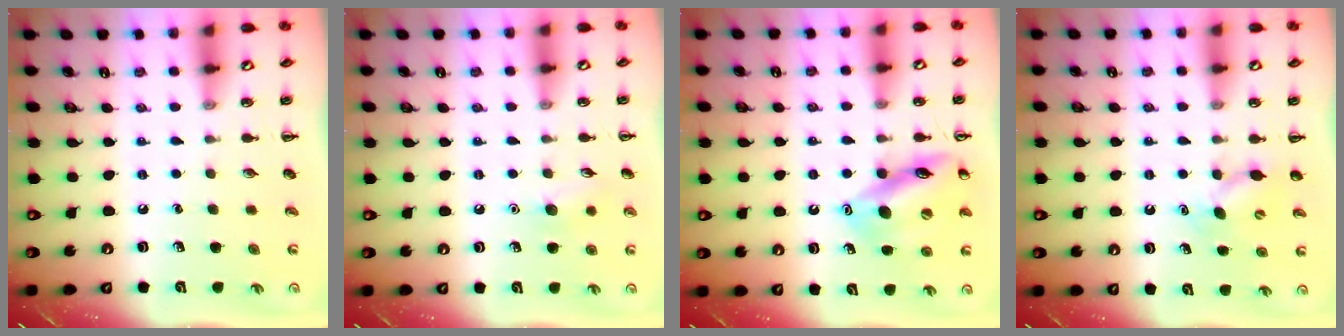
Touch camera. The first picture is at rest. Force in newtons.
{"total": 7.0, "press": 6.8, "slide": 1.6}
{"total": 14.2, "press": 14.1, "slide": 1.1}
{"total": 7.4, "press": 7.2, "slide": 1.5}